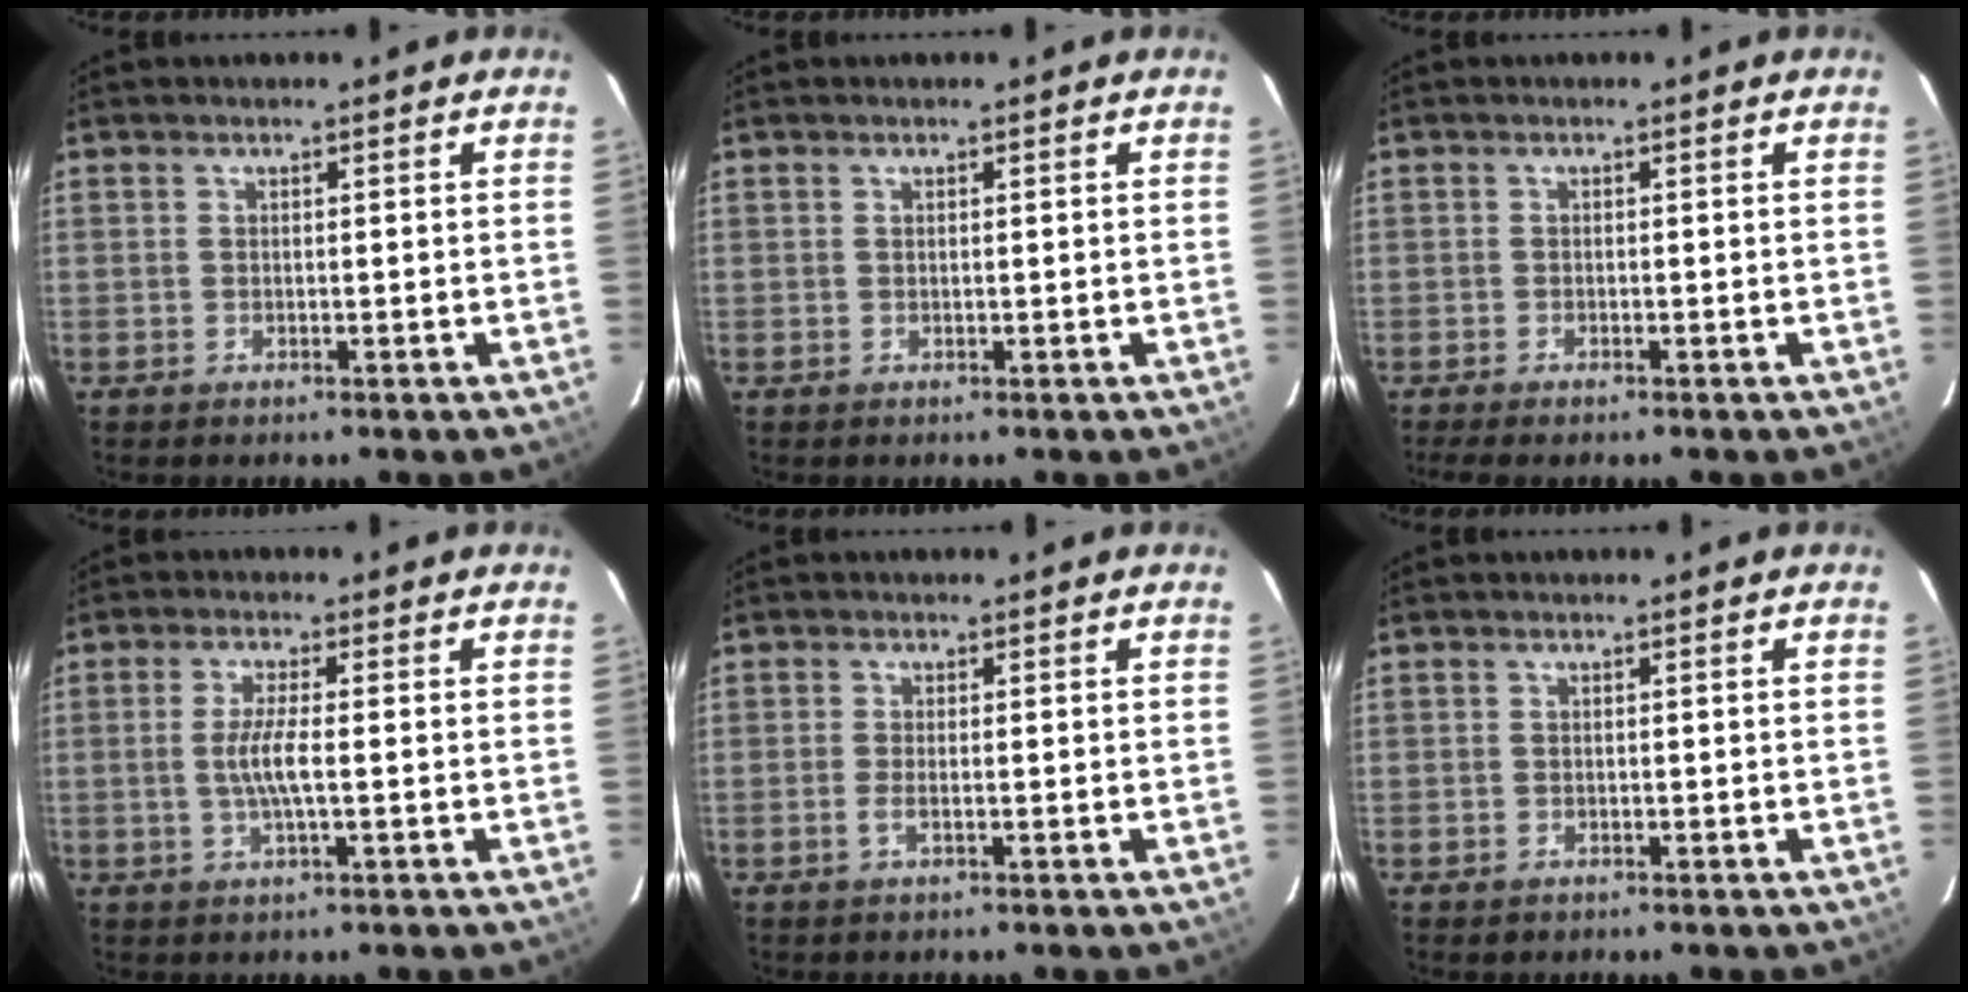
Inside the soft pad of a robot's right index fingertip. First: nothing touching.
{"total": 0.0}
{"total": 2.7, "force": [-2.2, 0.5, 1.5], "torque": [-0.037, -0.011, -0.039]}
{"total": 4.7, "force": [-0.6, 0.3, 4.6], "torque": [-0.088, -0.004, -0.011]}
{"total": 1.7, "force": [-0.7, 0.2, 1.6], "torque": [-0.033, -0.002, -0.014]}
{"total": 0.7, "force": [-0.4, 0.5, 0.1], "torque": [-0.001, 0.001, -0.005]}